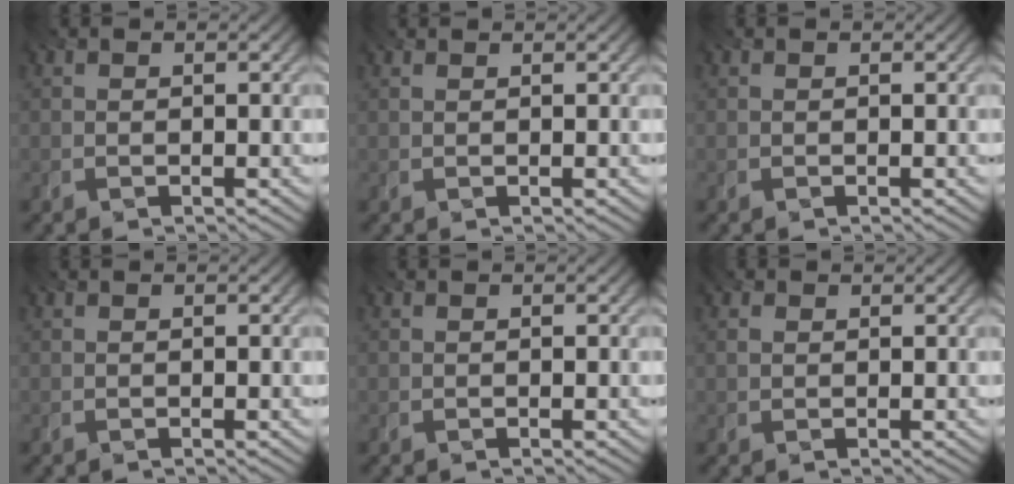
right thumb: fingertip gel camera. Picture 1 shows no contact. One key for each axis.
{"total": 1.0, "fx": 0.9, "fy": 0.2, "fz": 0.5, "tx": -0.012, "ty": 0.000, "tz": 0.011}
{"total": 0.0}
{"total": 0.0}
{"total": 0.0}
{"total": 1.4, "fx": 0.8, "fy": 1.0, "fz": 0.7, "tx": -0.018, "ty": 0.001, "tz": 0.011}